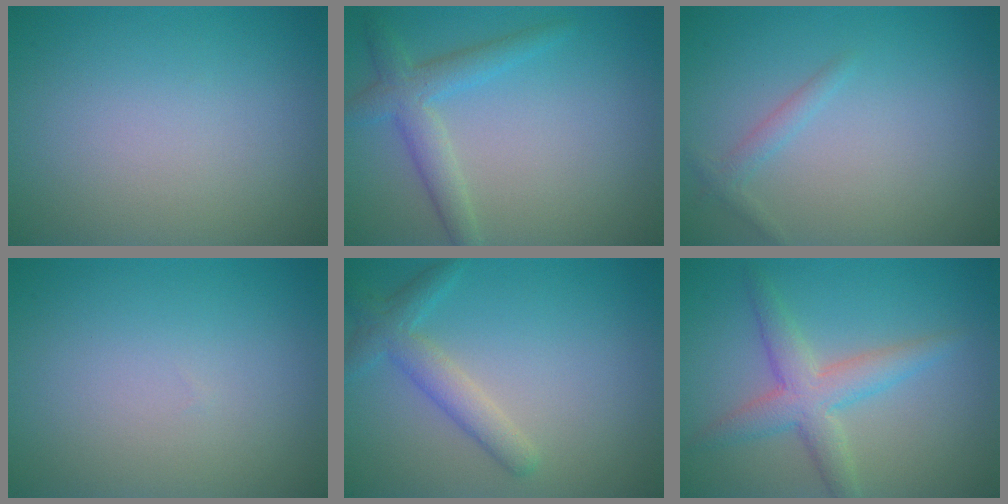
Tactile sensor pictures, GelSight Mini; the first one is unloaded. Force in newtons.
{"total": 3.1, "press": 3.1, "slide": 0.1}
{"total": 1.1, "press": 1.1, "slide": 0.0}
{"total": 0.0}
{"total": 2.9, "press": 2.9, "slide": 0.1}
{"total": 4.0, "press": 4.0, "slide": 0.1}